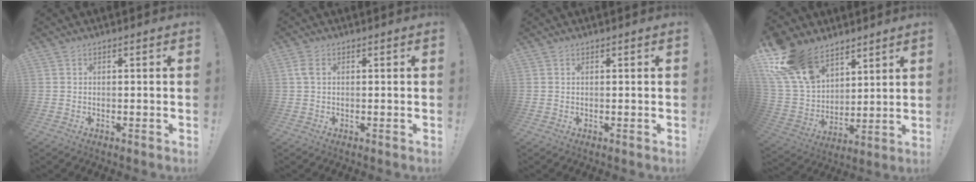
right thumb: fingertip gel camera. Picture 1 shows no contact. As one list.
[{"total": 2.2, "force": [0.6, 1.1, 1.8], "torque": [-0.031, 0.002, 0.009]}, {"total": 0.0}, {"total": 19.2, "force": [12.5, 11.7, 8.7], "torque": [-0.180, -0.071, 0.246]}]